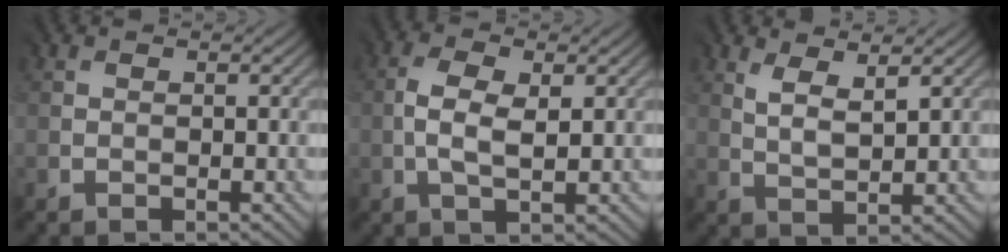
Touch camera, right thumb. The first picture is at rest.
{"total": 3.8, "force": [-0.1, 1.9, 3.3], "torque": [-0.083, 0.002, -0.001]}
{"total": 3.2, "force": [2.2, 0.8, 2.2], "torque": [-0.052, -0.005, 0.048]}